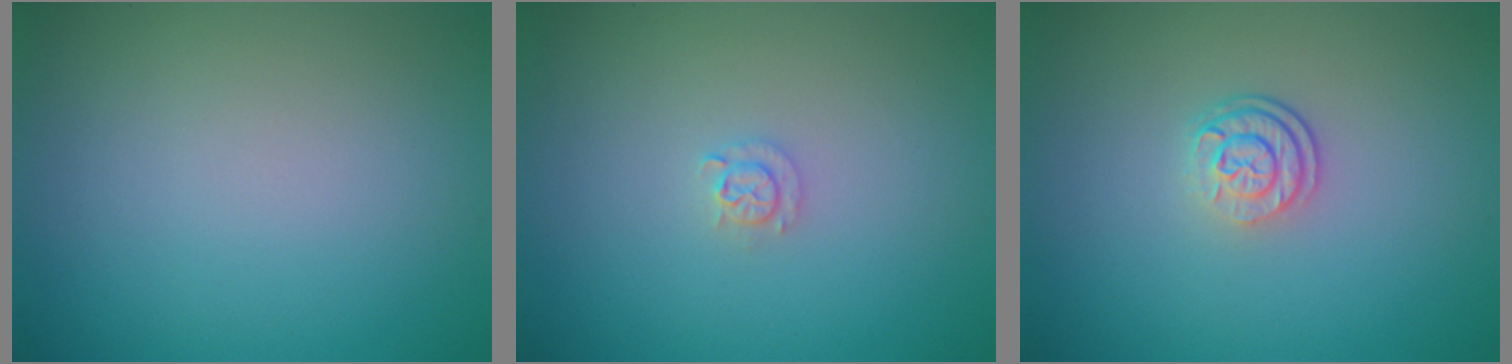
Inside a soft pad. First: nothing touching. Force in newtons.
{"total": 1.1, "press": 1.1, "slide": 0.2}
{"total": 2.5, "press": 1.9, "slide": 1.6}